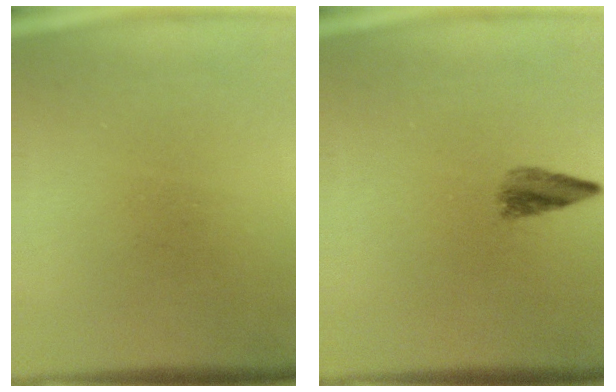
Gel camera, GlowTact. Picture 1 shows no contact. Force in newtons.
{"total": 2.6}